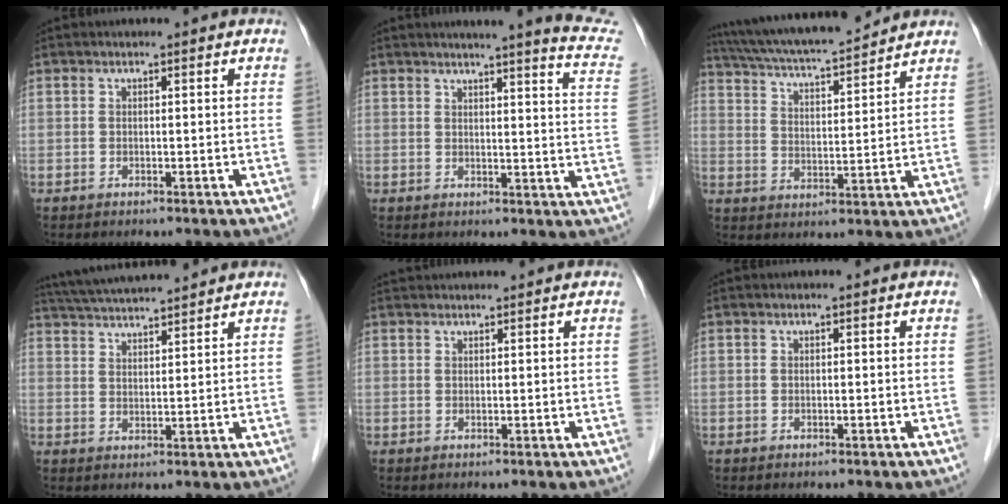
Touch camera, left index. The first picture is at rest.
{"total": 15.1, "force": [13.6, -0.3, 6.5], "torque": [-0.076, -0.065, 0.134]}
{"total": 15.8, "force": [14.4, 1.2, 6.6], "torque": [-0.122, 0.016, 0.234]}
{"total": 10.9, "force": [10.1, 0.1, 4.1], "torque": [-0.080, 0.027, 0.159]}
{"total": 3.2, "force": [3.1, 0.3, 0.6], "torque": [-0.007, 0.031, 0.048]}
{"total": 0.0}